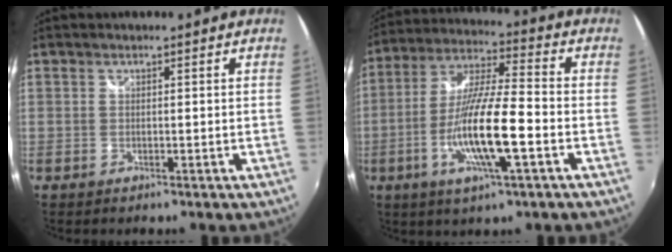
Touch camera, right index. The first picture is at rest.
{"total": 14.8, "force": [-4.9, 2.0, 13.8], "torque": [-0.277, -0.011, -0.092]}